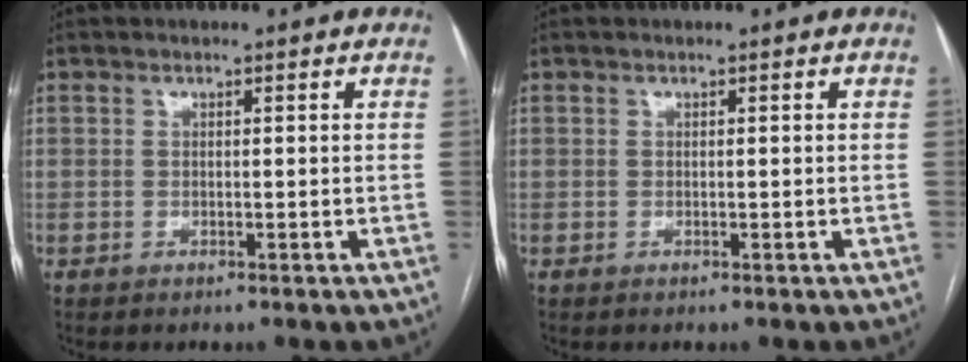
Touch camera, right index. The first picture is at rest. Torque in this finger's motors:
{"motor_torque": [-0.18, 0.12, 0.00, 0.00]}